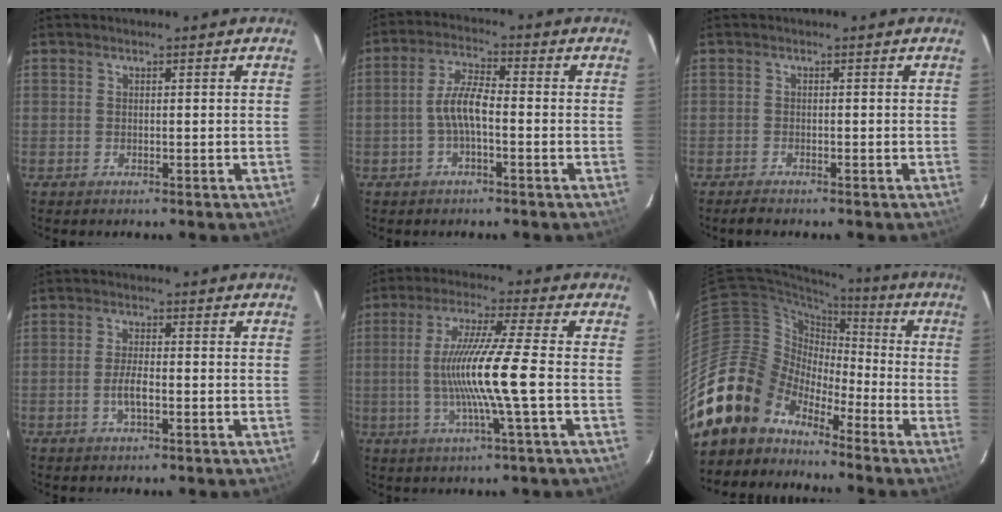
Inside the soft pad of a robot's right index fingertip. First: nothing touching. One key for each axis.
{"total": 5.7, "fx": -1.5, "fy": 1.6, "fz": 5.3, "tx": -0.110, "ty": 0.012, "tz": -0.030}
{"total": 1.8, "fx": -1.7, "fy": 0.3, "fz": 0.7, "tx": -0.021, "ty": -0.006, "tz": -0.030}
{"total": 3.4, "fx": -1.2, "fy": 1.0, "fz": 3.1, "tx": -0.064, "ty": -0.002, "tz": -0.023}
{"total": 12.6, "fx": -1.9, "fy": -1.4, "fz": 12.4, "tx": -0.230, "ty": -0.007, "tz": -0.033}
{"total": 17.8, "fx": -13.3, "fy": 11.2, "fz": 3.9, "tx": -0.102, "ty": 0.026, "tz": -0.249}